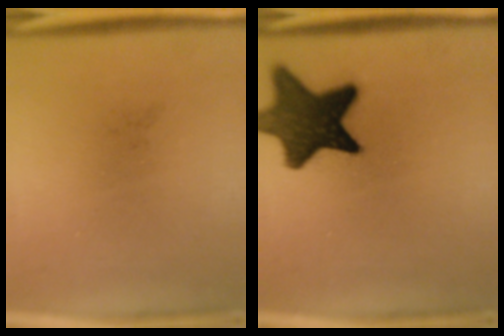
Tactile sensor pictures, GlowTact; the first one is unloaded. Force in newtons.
{"total": 13.6}